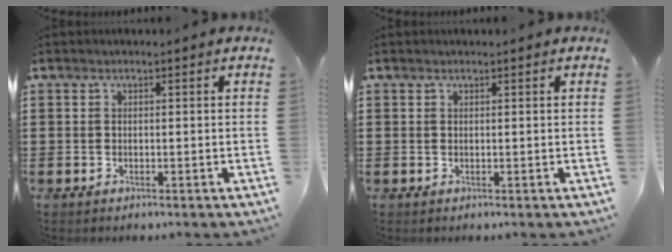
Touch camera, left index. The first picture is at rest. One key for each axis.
{"total": 0.0}